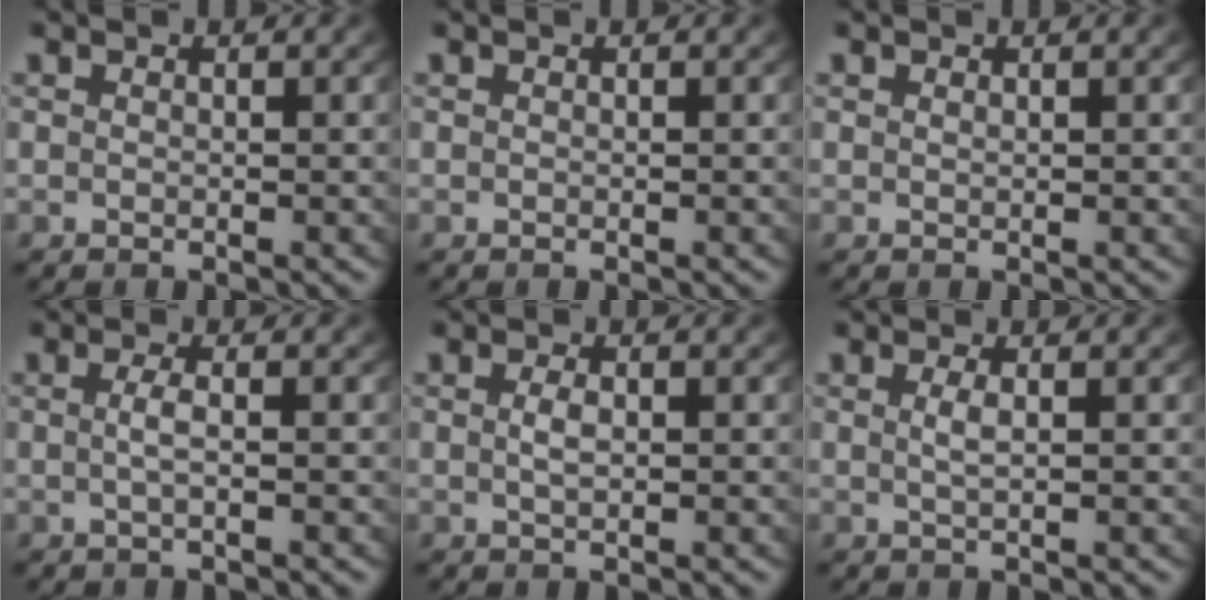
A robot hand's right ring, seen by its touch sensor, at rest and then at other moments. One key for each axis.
{"total": 0.0}
{"total": 0.0}
{"total": 1.4, "fx": -0.4, "fy": -0.2, "fz": 1.4, "tx": -0.034, "ty": -0.007, "tz": -0.002}
{"total": 1.1, "fx": -0.1, "fy": 0.3, "fz": 1.1, "tx": -0.027, "ty": -0.008, "tz": 0.004}
{"total": 1.2, "fx": 0.1, "fy": -0.1, "fz": 1.2, "tx": -0.030, "ty": -0.010, "tz": 0.008}